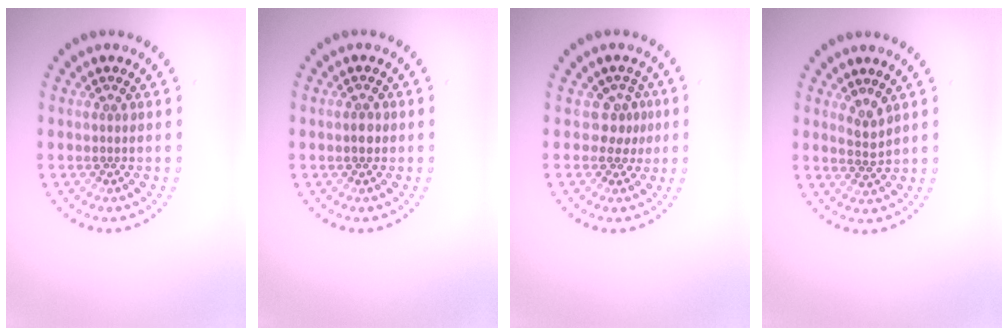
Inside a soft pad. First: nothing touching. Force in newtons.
{"total": 1.0, "press": 0.9, "slide": 0.3}
{"total": 2.2, "press": 1.5, "slide": 1.6}
{"total": 1.7, "press": 1.2, "slide": 1.2}